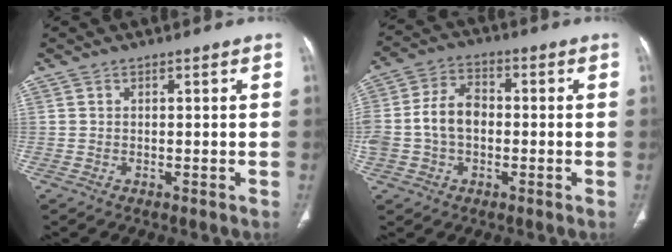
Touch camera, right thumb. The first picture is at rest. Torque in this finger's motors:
{"motor_torque": [1.79, 1.57, 1.43, -0.25, 0.49]}